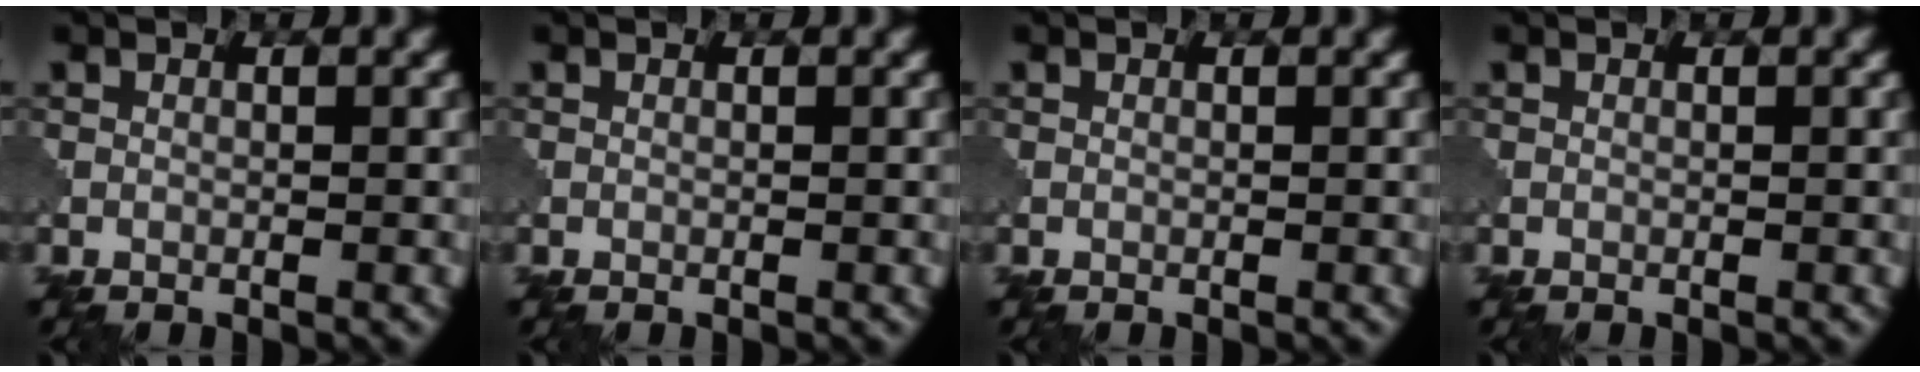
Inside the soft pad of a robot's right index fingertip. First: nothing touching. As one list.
[{"total": 0.0}, {"total": 0.0}, {"total": 0.0}]